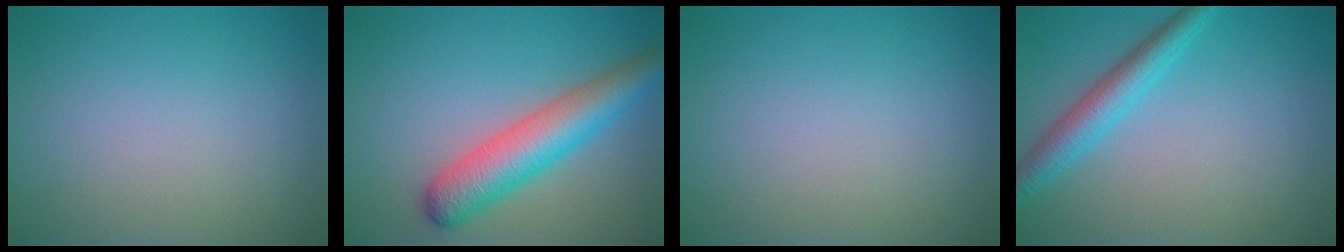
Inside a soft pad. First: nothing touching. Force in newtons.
{"total": 6.3, "press": 6.3, "slide": 0.2}
{"total": 0.0}
{"total": 3.4, "press": 3.4, "slide": 0.1}